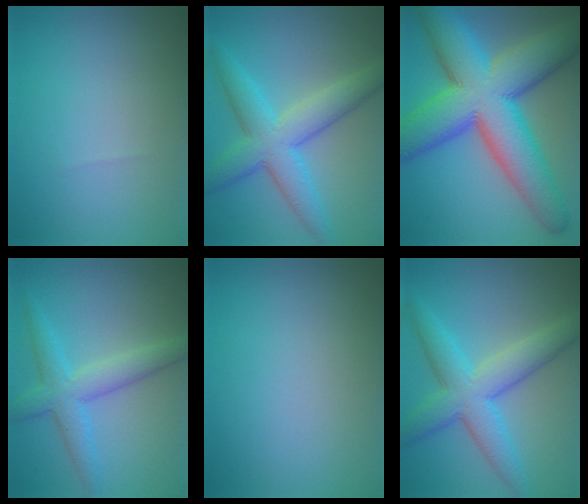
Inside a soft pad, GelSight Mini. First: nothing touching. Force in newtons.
{"total": 6.4, "press": 6.4, "slide": 0.1}
{"total": 15.5, "press": 15.5, "slide": 0.1}
{"total": 4.1, "press": 4.1, "slide": 0.2}
{"total": 0.0}
{"total": 6.4, "press": 6.4, "slide": 0.1}